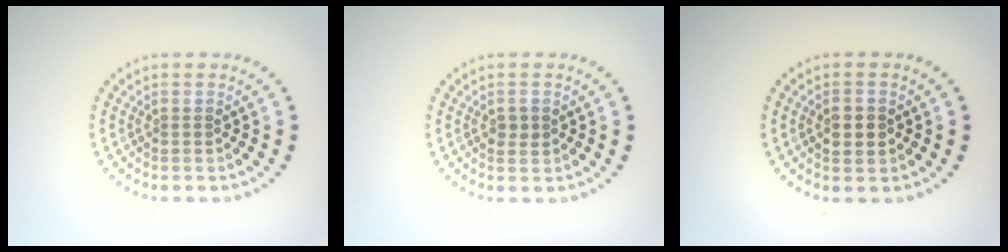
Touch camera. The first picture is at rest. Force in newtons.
{"total": 1.2, "press": 1.2, "slide": 0.1}
{"total": 2.4, "press": 2.4, "slide": 0.1}